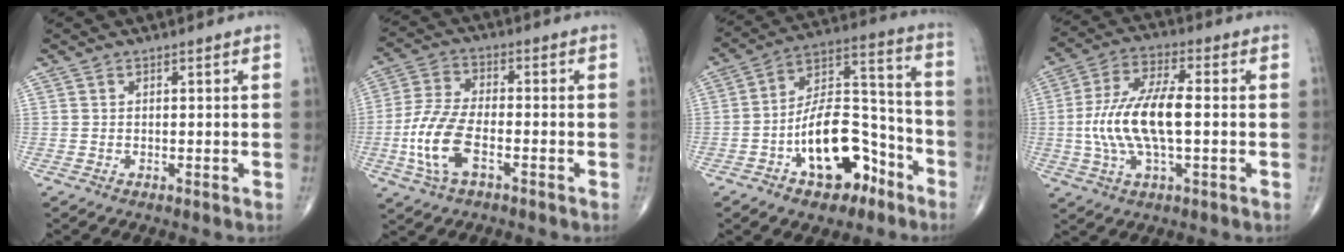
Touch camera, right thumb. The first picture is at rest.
{"total": 11.0, "force": [-3.7, 5.2, 9.0], "torque": [-0.197, 0.018, -0.073]}
{"total": 17.5, "force": [-8.1, 9.6, 12.2], "torque": [-0.162, 0.085, -0.129]}
{"total": 14.4, "force": [-1.0, 5.5, 13.3], "torque": [-0.279, 0.021, -0.020]}